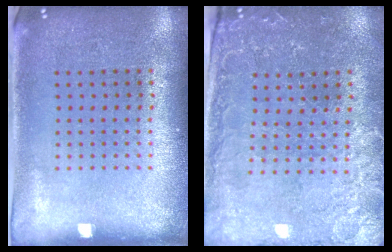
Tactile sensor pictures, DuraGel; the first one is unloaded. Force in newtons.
{"total": 0.7, "press": 0.6, "slide": 0.4}